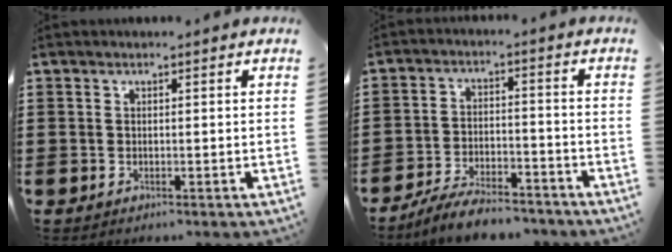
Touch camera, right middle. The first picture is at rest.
{"total": 6.4, "force": [-5.9, 1.0, 2.3], "torque": [-0.046, 0.003, -0.113]}